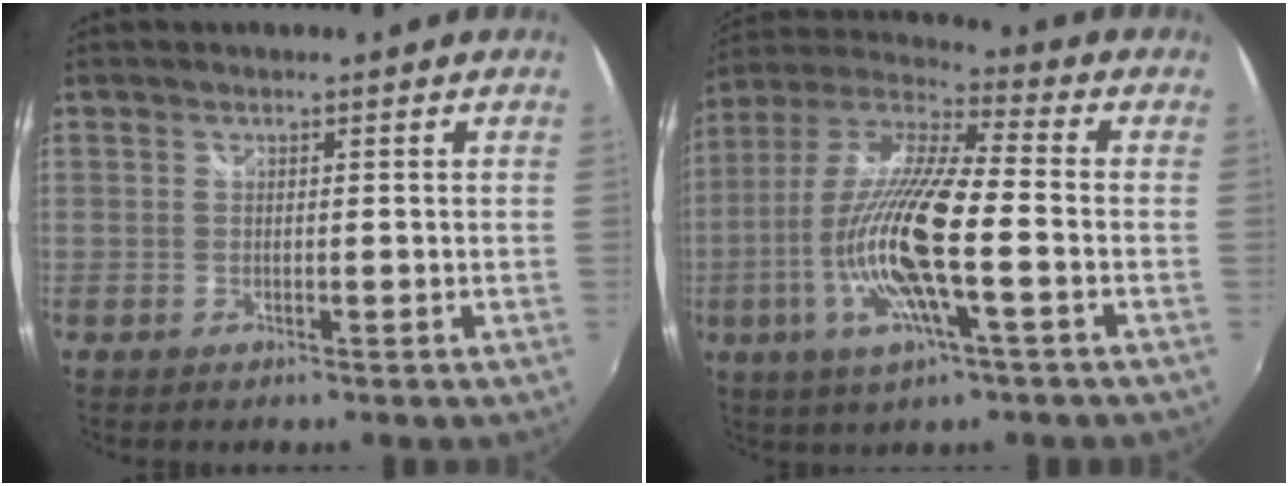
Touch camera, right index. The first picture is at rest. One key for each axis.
{"total": 17.9, "fx": -4.8, "fy": 3.2, "fz": 16.9, "tx": -0.325, "ty": -0.019, "tz": -0.094}